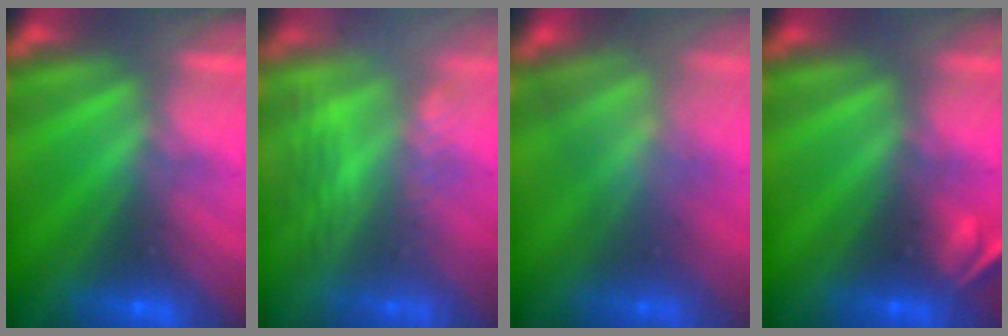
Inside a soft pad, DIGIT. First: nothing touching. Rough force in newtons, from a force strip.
{"total": 3.0}
{"total": 3.4}
{"total": 2.1}